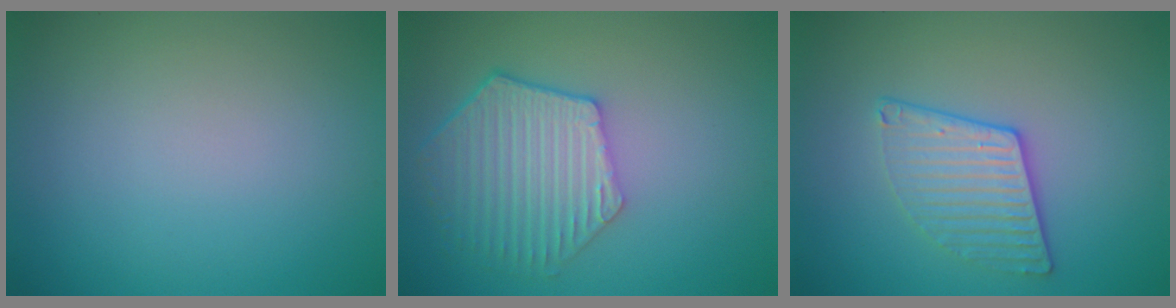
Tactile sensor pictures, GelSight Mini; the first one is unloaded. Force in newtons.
{"total": 5.7, "press": 4.7, "slide": 3.3}
{"total": 3.1, "press": 2.9, "slide": 1.1}